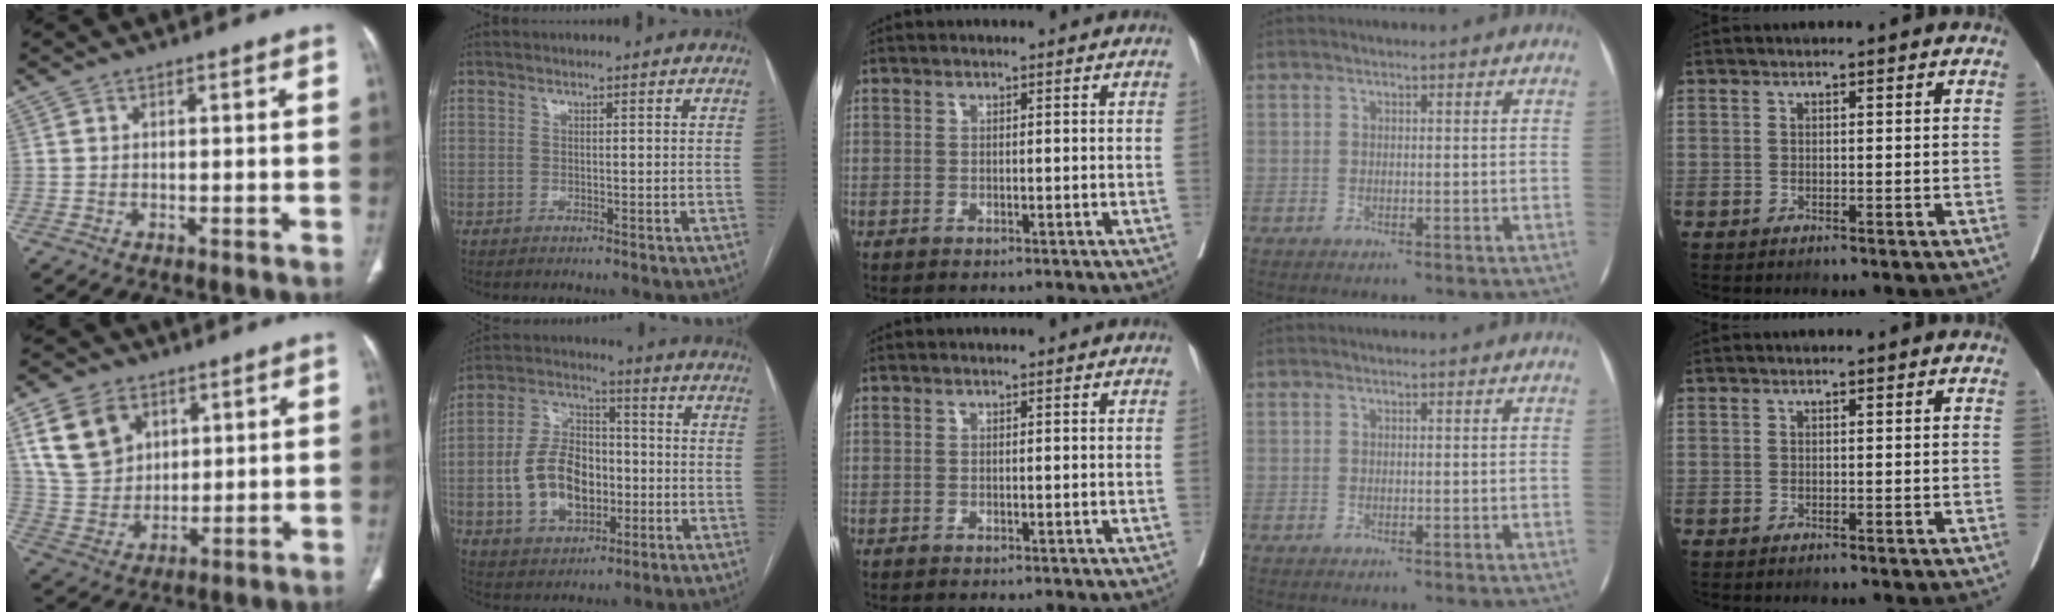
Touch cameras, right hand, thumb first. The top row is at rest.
{"thumb": {"total": 13.5, "force": [5.9, 10.0, 6.8], "torque": [-0.107, -0.014, 0.125]}, "index": {"total": 13.5, "force": [-2.4, 8.8, 9.9], "torque": [-0.205, 0.022, -0.035]}}